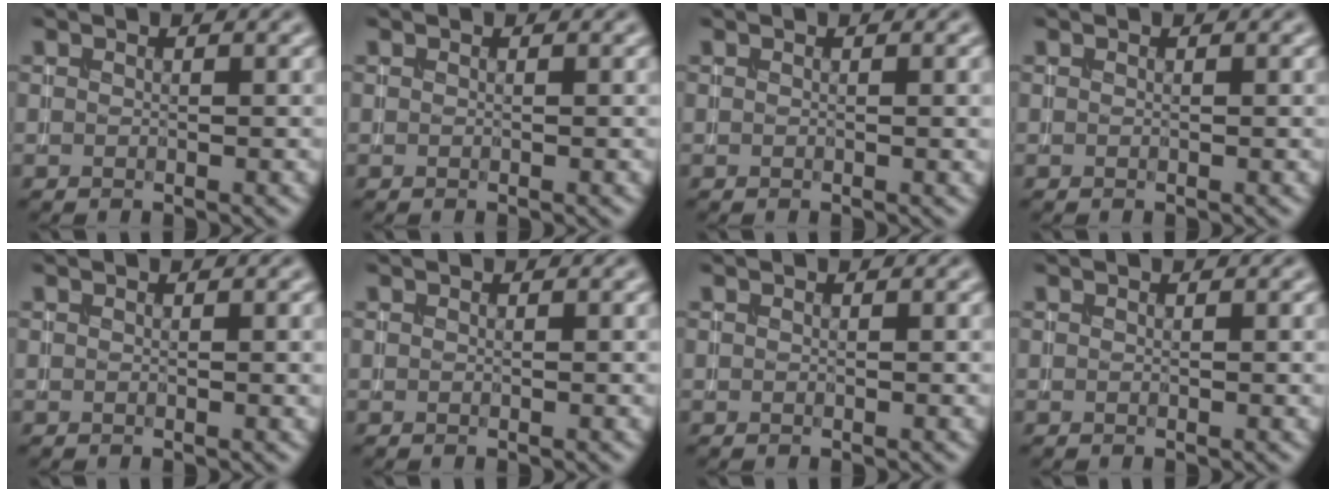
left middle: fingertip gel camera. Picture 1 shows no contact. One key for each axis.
{"total": 0.0}
{"total": 1.2, "fx": 0.1, "fy": 0.4, "fz": 1.2, "tx": -0.011, "ty": 0.000, "tz": 0.000}
{"total": 0.0}
{"total": 0.9, "fx": 0.1, "fy": 0.3, "fz": 0.9, "tx": -0.009, "ty": 0.000, "tz": 0.000}
{"total": 0.0}
{"total": 0.0}
{"total": 0.5, "fx": 0.1, "fy": 0.1, "fz": 0.5, "tx": -0.005, "ty": 0.000, "tz": 0.000}